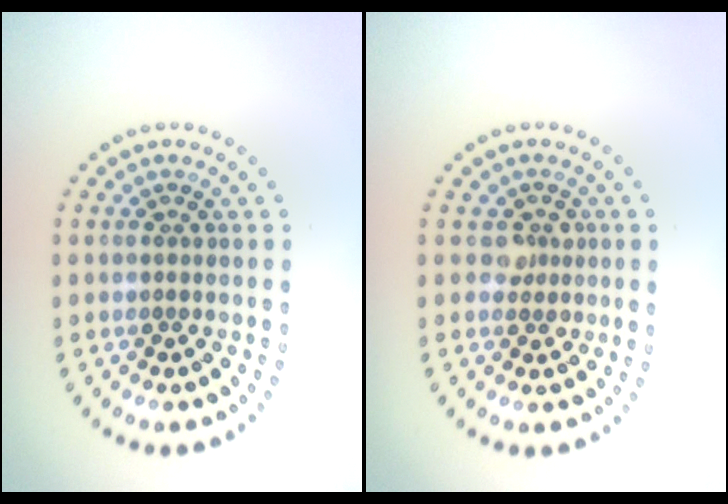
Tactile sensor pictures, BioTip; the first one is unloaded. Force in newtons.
{"total": 1.6, "press": 1.3, "slide": 0.8}